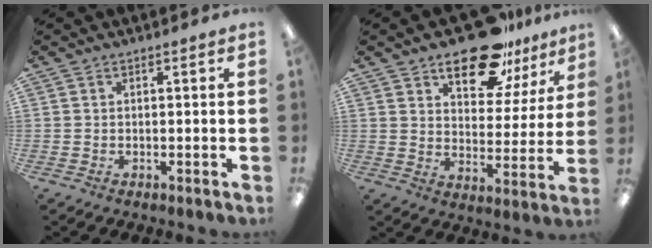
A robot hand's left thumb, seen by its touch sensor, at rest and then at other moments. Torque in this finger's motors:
{"motor_torque": [1.44, 1.21, 1.40, -0.93, 0.02]}